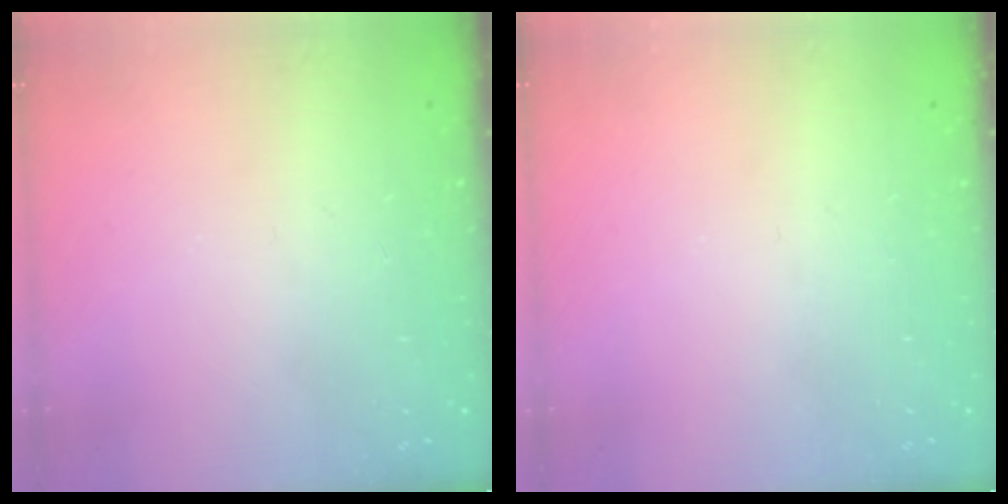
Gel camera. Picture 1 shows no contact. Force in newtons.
{"total": 0.0}